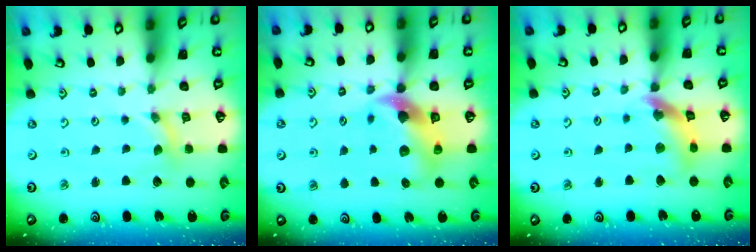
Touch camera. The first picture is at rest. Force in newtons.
{"total": 10.8, "press": 10.7, "slide": 1.7}
{"total": 12.2, "press": 12.1, "slide": 1.5}